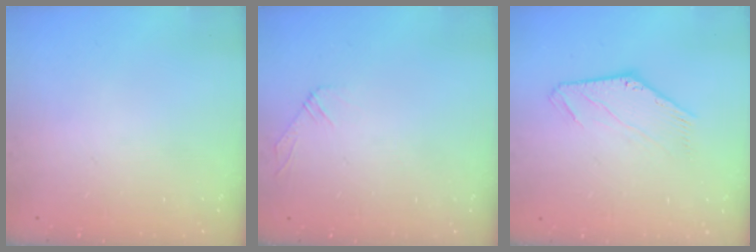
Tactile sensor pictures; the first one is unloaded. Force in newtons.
{"total": 5.4, "press": 5.4, "slide": 0.9}
{"total": 0.0}